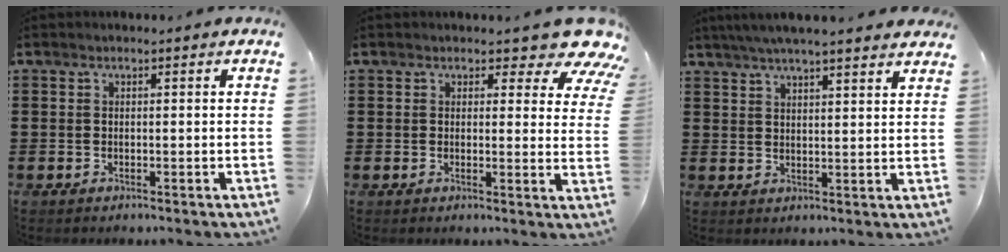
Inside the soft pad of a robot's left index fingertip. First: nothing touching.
{"total": 5.5, "force": [4.2, 1.9, 3.1], "torque": [-0.044, -0.022, 0.067]}
{"total": 4.7, "force": [4.3, -0.2, 1.9], "torque": [-0.049, -0.009, 0.076]}